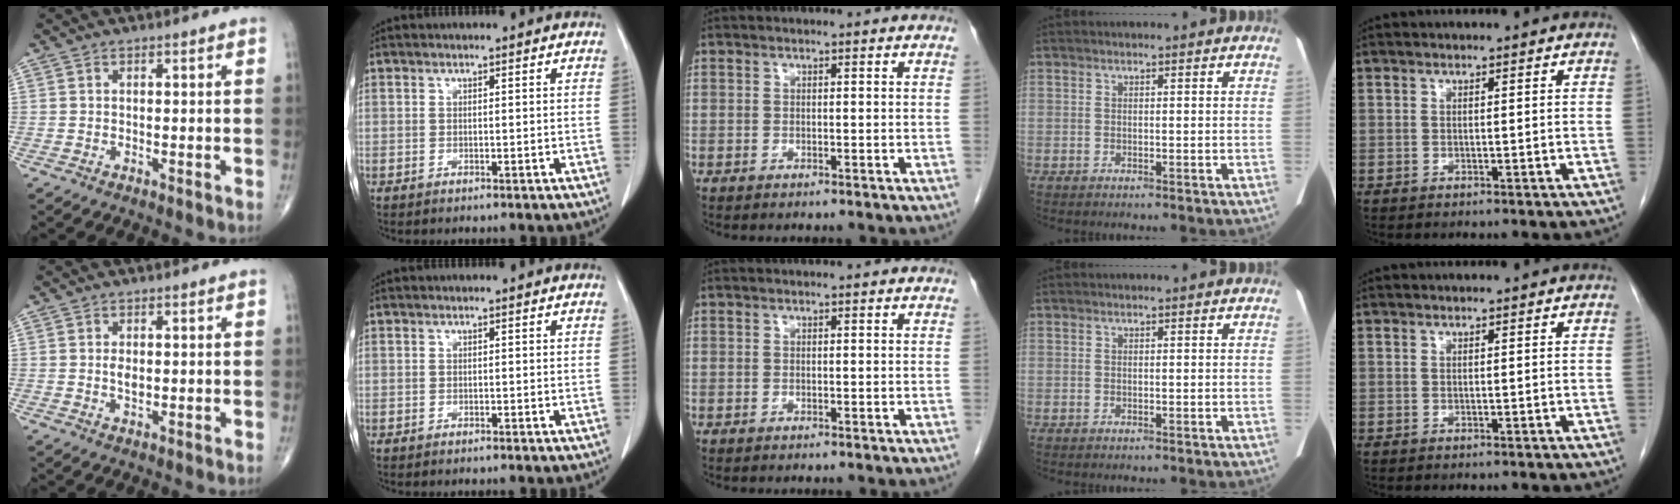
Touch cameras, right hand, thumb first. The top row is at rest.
{"thumb": {"total": 2.3, "force": [0.1, 1.3, 1.9], "torque": [-0.034, -0.003, 0.001]}}